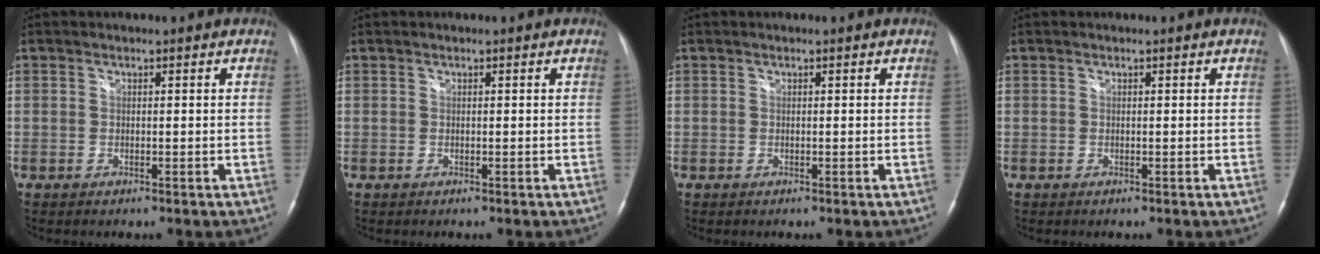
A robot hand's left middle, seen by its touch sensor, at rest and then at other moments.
{"total": 0.0}
{"total": 0.0}
{"total": 0.0}